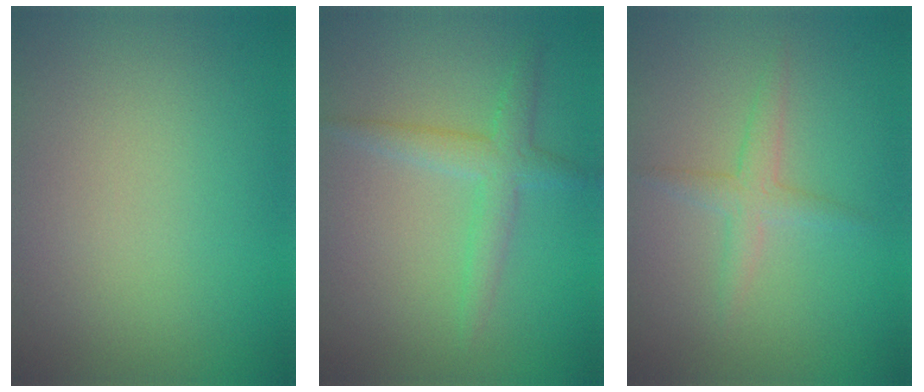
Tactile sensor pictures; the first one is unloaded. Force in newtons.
{"total": 2.5, "press": 2.5, "slide": 0.1}
{"total": 1.8, "press": 1.8, "slide": 0.1}